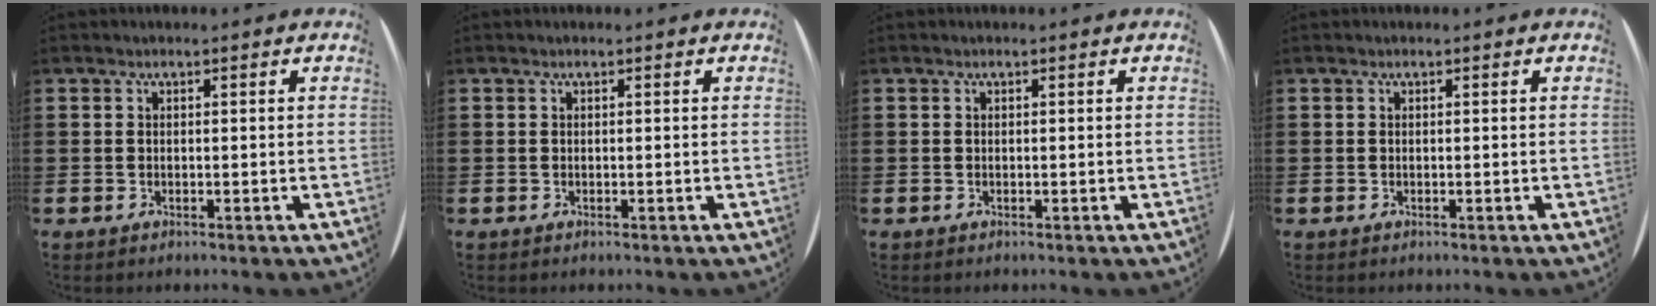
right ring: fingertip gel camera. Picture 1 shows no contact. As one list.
[{"total": 0.0}, {"total": 0.0}, {"total": 0.0}]